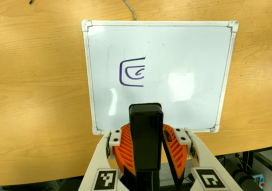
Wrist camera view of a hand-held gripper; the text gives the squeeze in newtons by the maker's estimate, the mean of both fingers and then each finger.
{"total": 8.6, "left": 8.9, "right": 8.2}